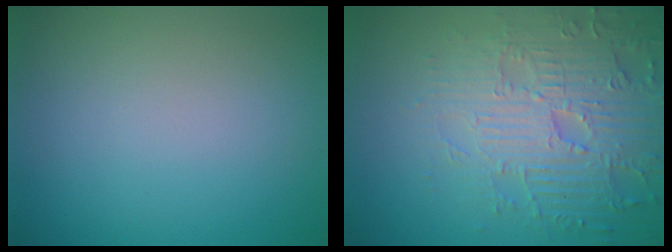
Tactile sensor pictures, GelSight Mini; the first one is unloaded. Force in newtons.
{"total": 5.6, "press": 5.1, "slide": 2.2}